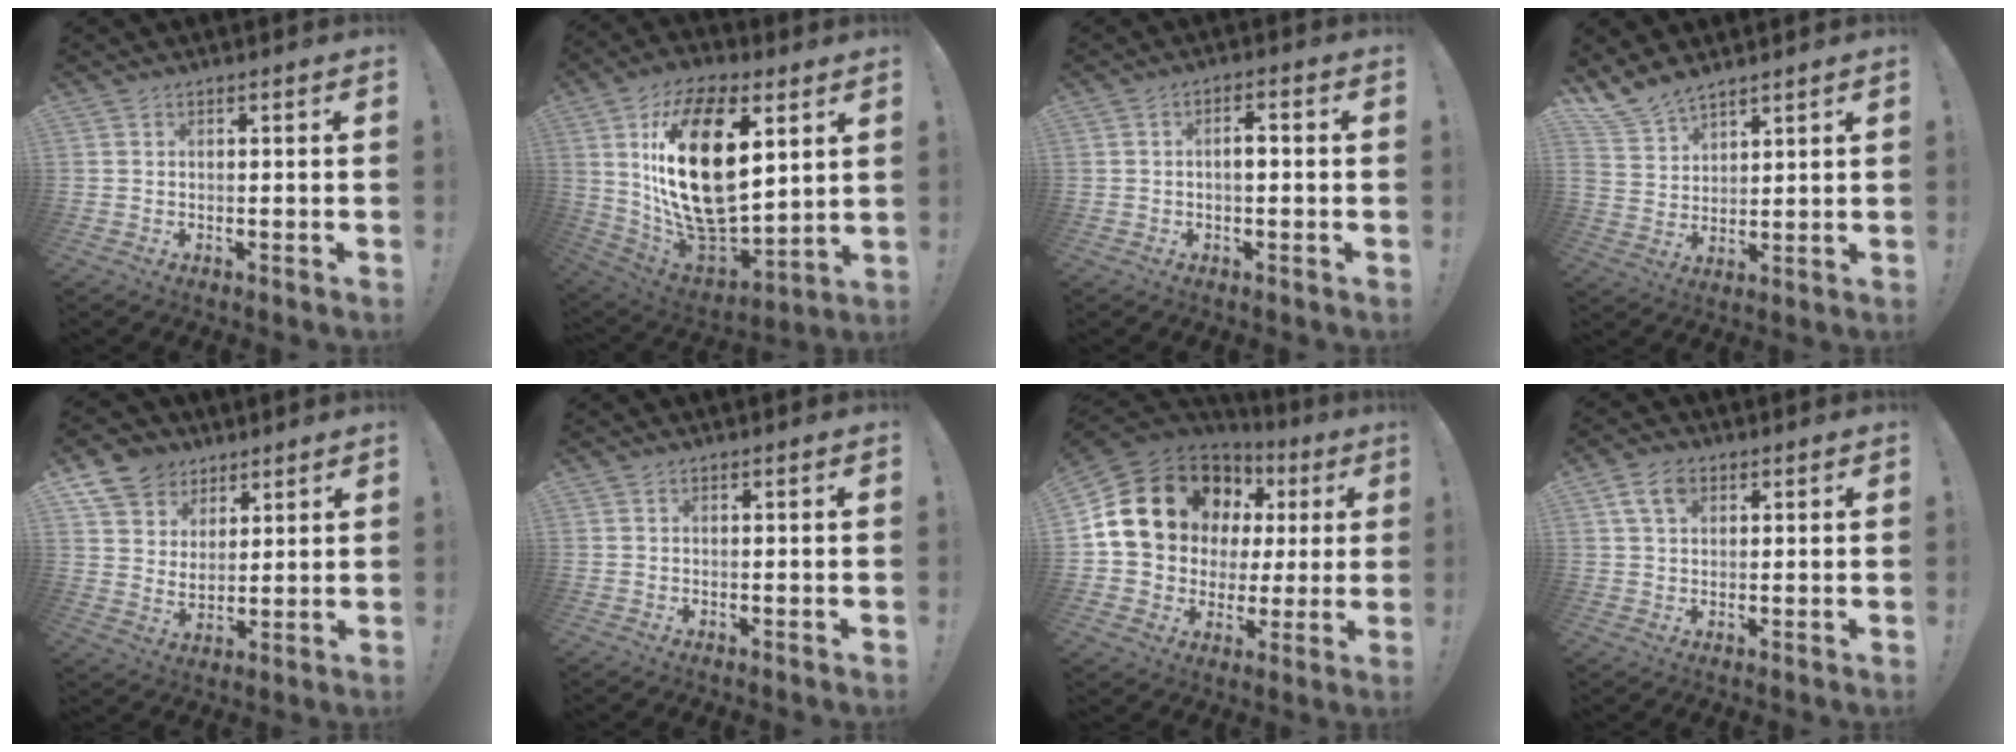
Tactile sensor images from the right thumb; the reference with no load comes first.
{"total": 27.2, "force": [7.3, 14.7, 21.7], "torque": [-0.439, -0.036, 0.130]}
{"total": 3.1, "force": [-0.7, 1.3, 2.7], "torque": [-0.043, 0.009, -0.015]}
{"total": 8.3, "force": [7.2, 3.6, 1.9], "torque": [-0.055, -0.047, 0.146]}
{"total": 9.7, "force": [6.5, 6.9, 1.9], "torque": [-0.040, -0.048, 0.130]}
{"total": 0.0}
{"total": 19.9, "force": [8.4, 14.6, 10.6], "torque": [-0.175, -0.038, 0.189]}
{"total": 6.3, "force": [2.6, 4.1, 4.0], "torque": [-0.073, 0.003, 0.051]}